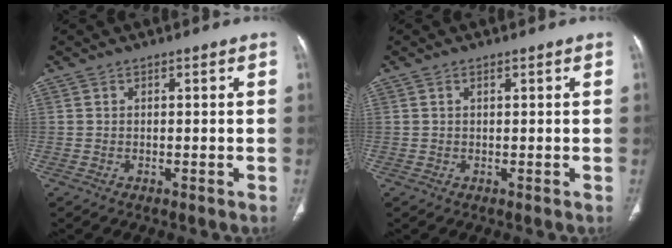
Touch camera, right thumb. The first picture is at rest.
{"total": 0.5, "force": [0.3, 0.2, 0.4], "torque": [-0.011, 0.004, 0.005]}